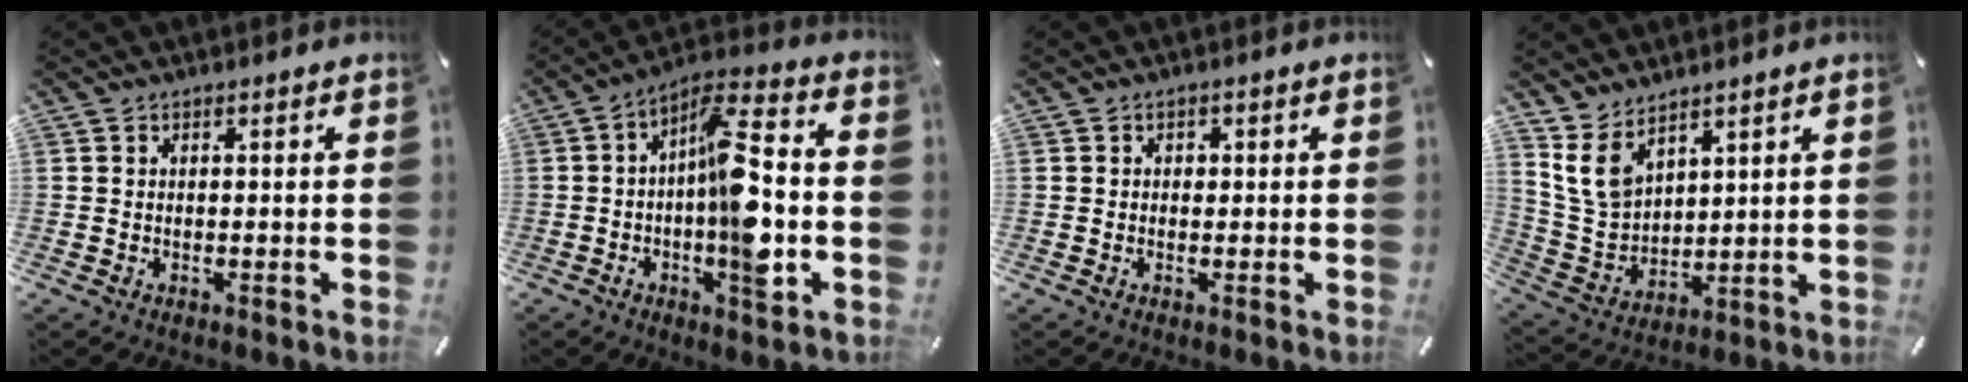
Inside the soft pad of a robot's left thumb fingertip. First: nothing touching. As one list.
[{"total": 16.2, "force": [-2.7, 5.6, 14.9], "torque": [-0.241, -0.002, -0.050]}, {"total": 1.0, "force": [0.0, 0.9, 0.3], "torque": [-0.007, 0.005, -0.002]}, {"total": 9.1, "force": [5.7, 6.0, 3.7], "torque": [-0.110, -0.023, 0.111]}]